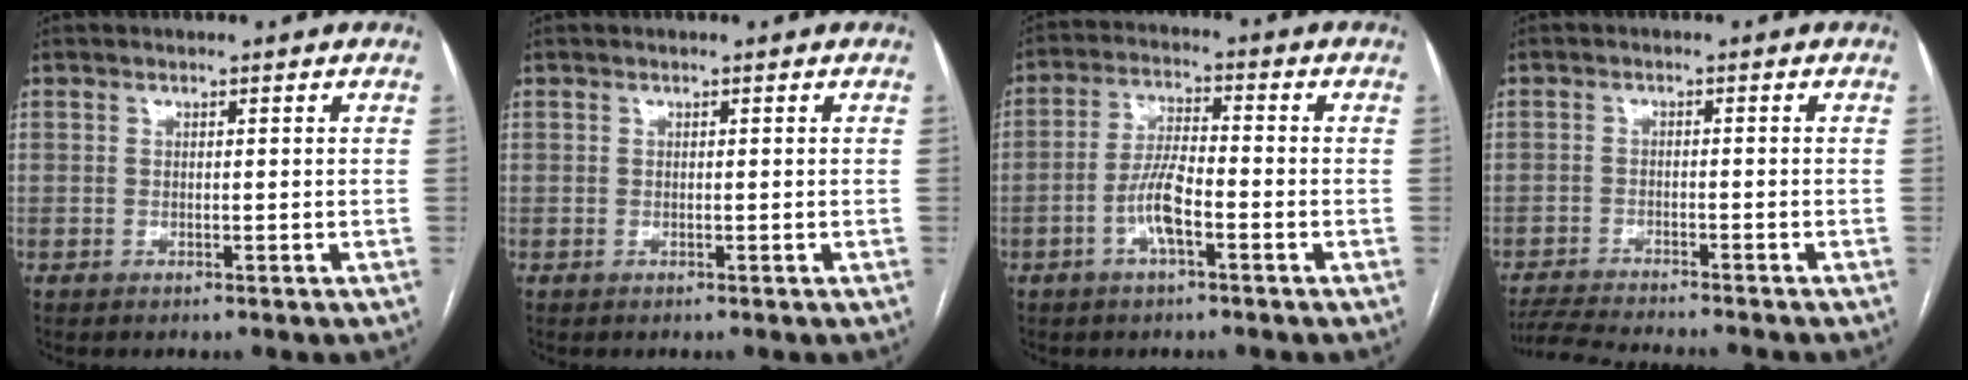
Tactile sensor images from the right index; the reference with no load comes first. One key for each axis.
{"total": 0.0}
{"total": 6.4, "fx": -2.5, "fy": 1.5, "fz": 5.7, "tx": -0.120, "ty": 0.007, "tz": -0.048}
{"total": 9.6, "fx": -9.0, "fy": 0.5, "fz": 3.5, "tx": -0.056, "ty": -0.010, "tz": -0.141}